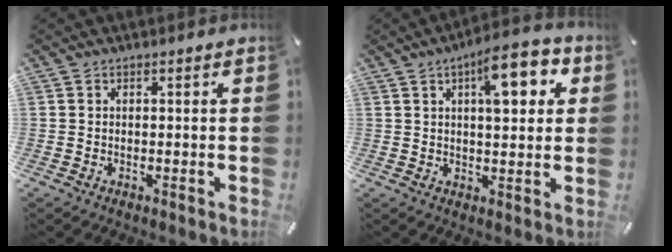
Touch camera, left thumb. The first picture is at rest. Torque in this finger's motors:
{"motor_torque": [1.89, 2.00, 0.29, -0.18, 0.13]}